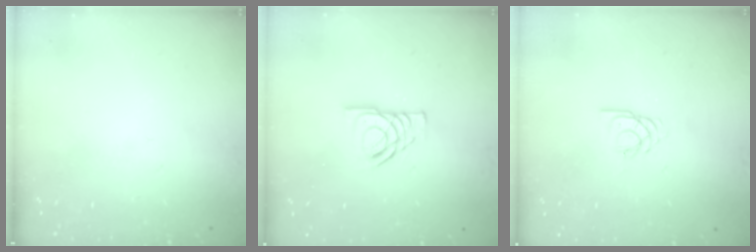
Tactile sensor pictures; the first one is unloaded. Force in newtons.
{"total": 7.9, "press": 7.9, "slide": 0.8}
{"total": 2.1, "press": 2.1, "slide": 0.3}